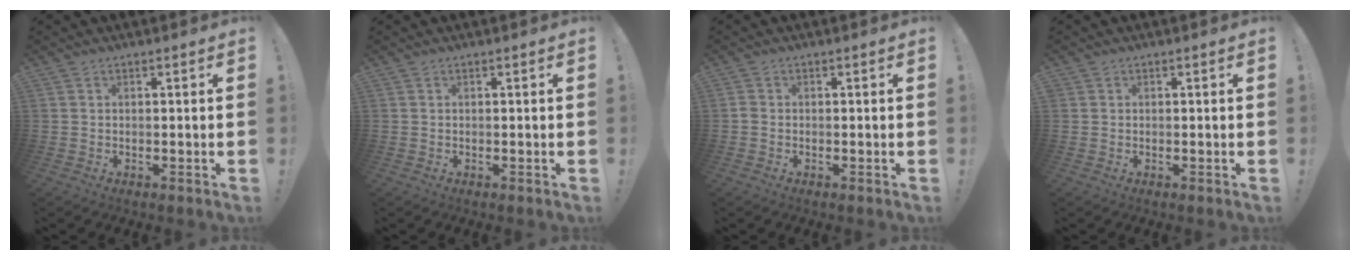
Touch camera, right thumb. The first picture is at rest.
{"total": 0.0}
{"total": 1.1, "force": [-0.4, 0.8, 0.6], "torque": [-0.013, 0.004, -0.006]}
{"total": 0.7, "force": [0.4, 0.6, -0.1], "torque": [0.000, 0.001, 0.008]}